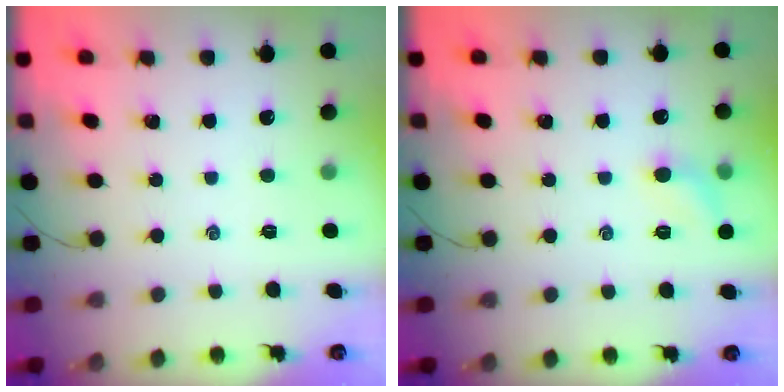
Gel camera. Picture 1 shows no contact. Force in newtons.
{"total": 6.0, "press": 5.7, "slide": 1.8}